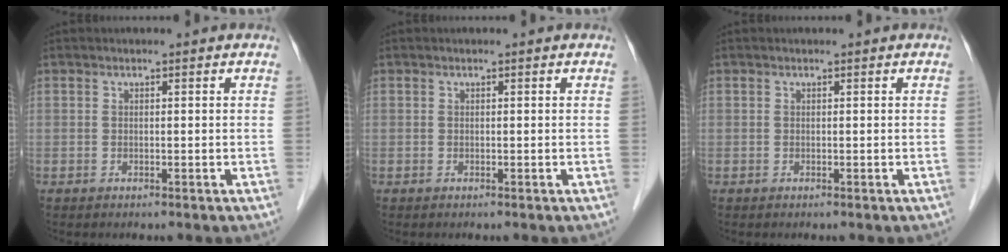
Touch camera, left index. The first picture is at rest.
{"total": 0.0}
{"total": 0.0}